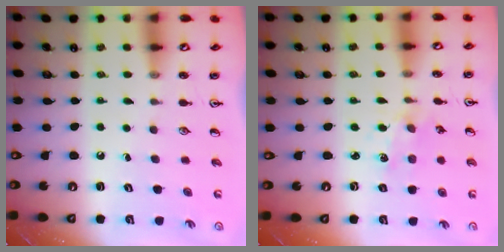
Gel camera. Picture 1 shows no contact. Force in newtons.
{"total": 1.8, "press": 1.8, "slide": 0.3}